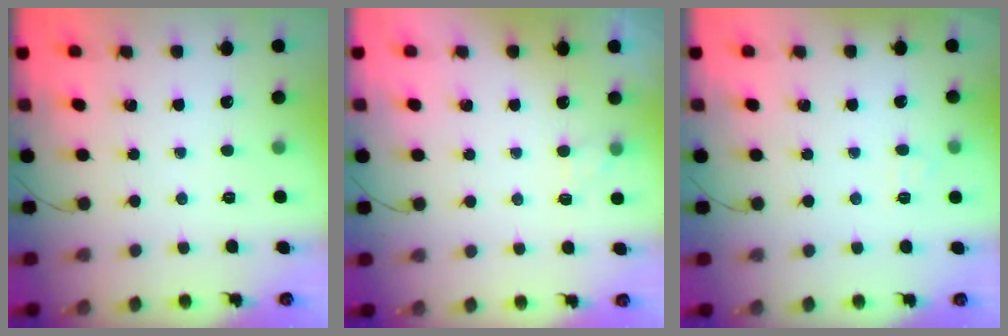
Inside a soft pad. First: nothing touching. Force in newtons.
{"total": 2.4, "press": 1.9, "slide": 1.4}
{"total": 5.4, "press": 5.2, "slide": 1.4}